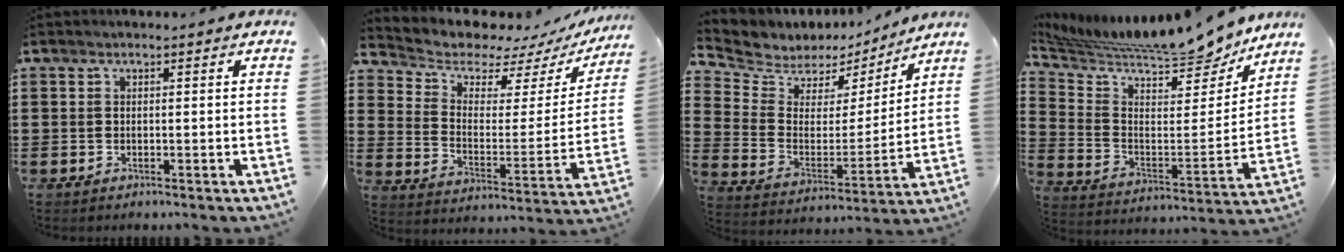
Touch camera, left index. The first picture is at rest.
{"total": 6.0, "force": [5.5, 2.3, 1.2], "torque": [-0.052, -0.044, 0.092]}
{"total": 5.4, "force": [4.6, 2.9, -0.3], "torque": [-0.035, -0.036, 0.077]}
{"total": 9.7, "force": [9.1, 0.7, 3.1], "torque": [-0.089, -0.079, 0.149]}